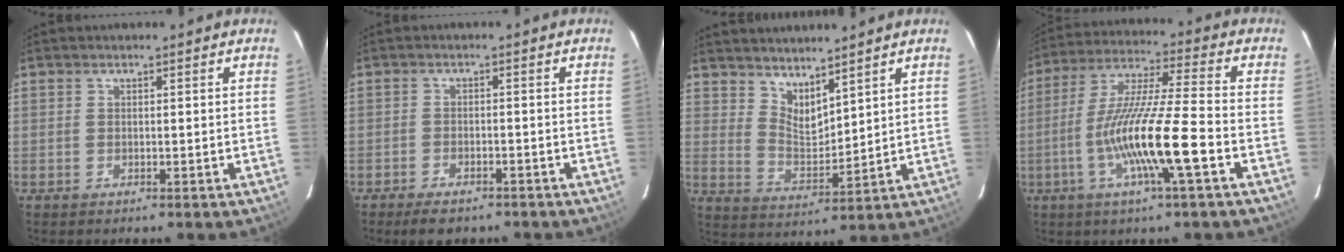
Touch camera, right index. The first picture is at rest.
{"total": 5.6, "force": [-4.5, 2.2, 2.5], "torque": [-0.060, -0.005, -0.068]}
{"total": 6.8, "force": [5.6, 2.2, 3.1], "torque": [-0.048, -0.007, 0.109]}
{"total": 15.3, "force": [-5.4, 0.2, 14.3], "torque": [-0.277, -0.006, -0.106]}